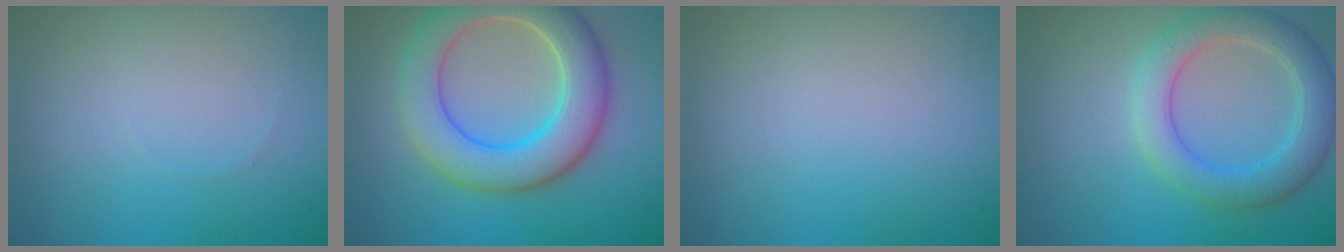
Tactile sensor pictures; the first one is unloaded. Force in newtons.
{"total": 7.8, "press": 7.8, "slide": 0.7}
{"total": 0.0}
{"total": 4.6, "press": 4.6, "slide": 0.1}